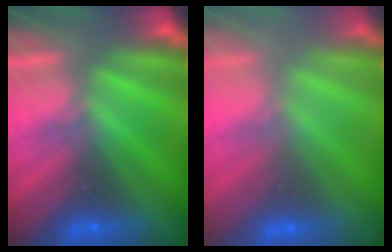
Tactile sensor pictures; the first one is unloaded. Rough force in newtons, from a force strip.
{"total": 2.9}